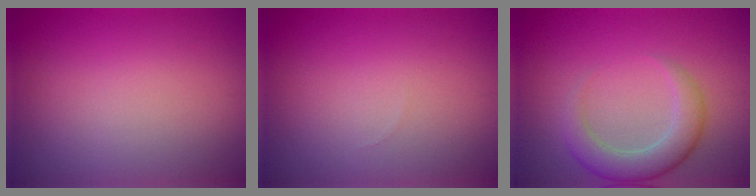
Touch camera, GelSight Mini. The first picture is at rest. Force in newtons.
{"total": 0.0}
{"total": 3.7, "press": 3.7, "slide": 0.3}